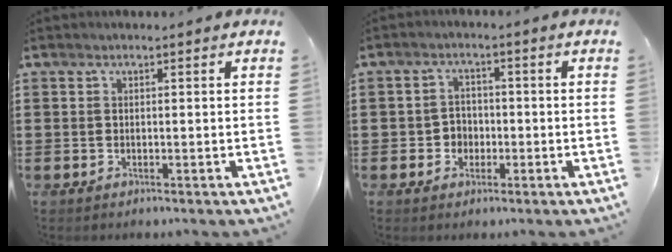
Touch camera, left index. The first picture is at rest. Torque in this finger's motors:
{"motor_torque": [0.29, 0.29, 0.09, 0.01]}